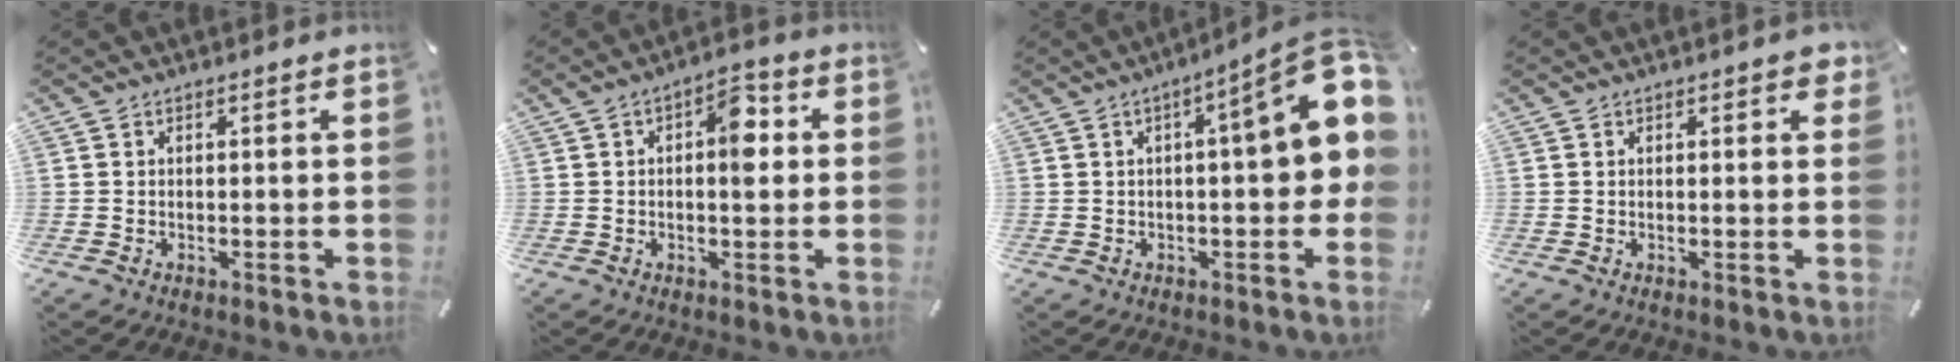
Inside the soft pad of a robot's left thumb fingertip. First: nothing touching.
{"total": 7.3, "force": [0.9, 3.7, 6.2], "torque": [-0.071, -0.001, 0.006]}
{"total": 15.3, "force": [3.8, 4.1, 14.3], "torque": [-0.183, -0.028, 0.053]}
{"total": 1.8, "force": [0.9, 0.7, 1.3], "torque": [-0.021, 0.001, 0.012]}